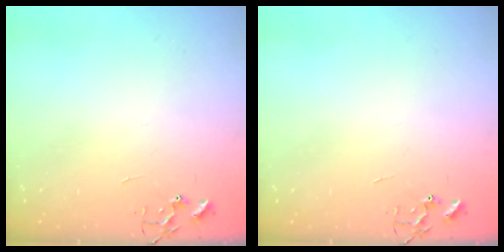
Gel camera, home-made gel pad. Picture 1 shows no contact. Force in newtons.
{"total": 0.0}